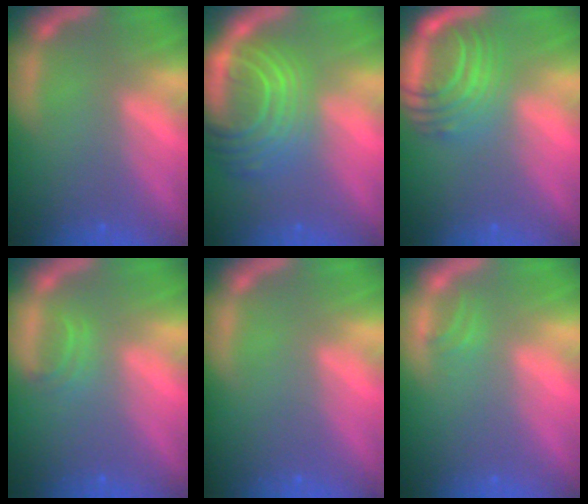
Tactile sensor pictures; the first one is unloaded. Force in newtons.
{"total": 10.0}
{"total": 7.5}
{"total": 1.4}
{"total": 0.0}
{"total": 0.9}